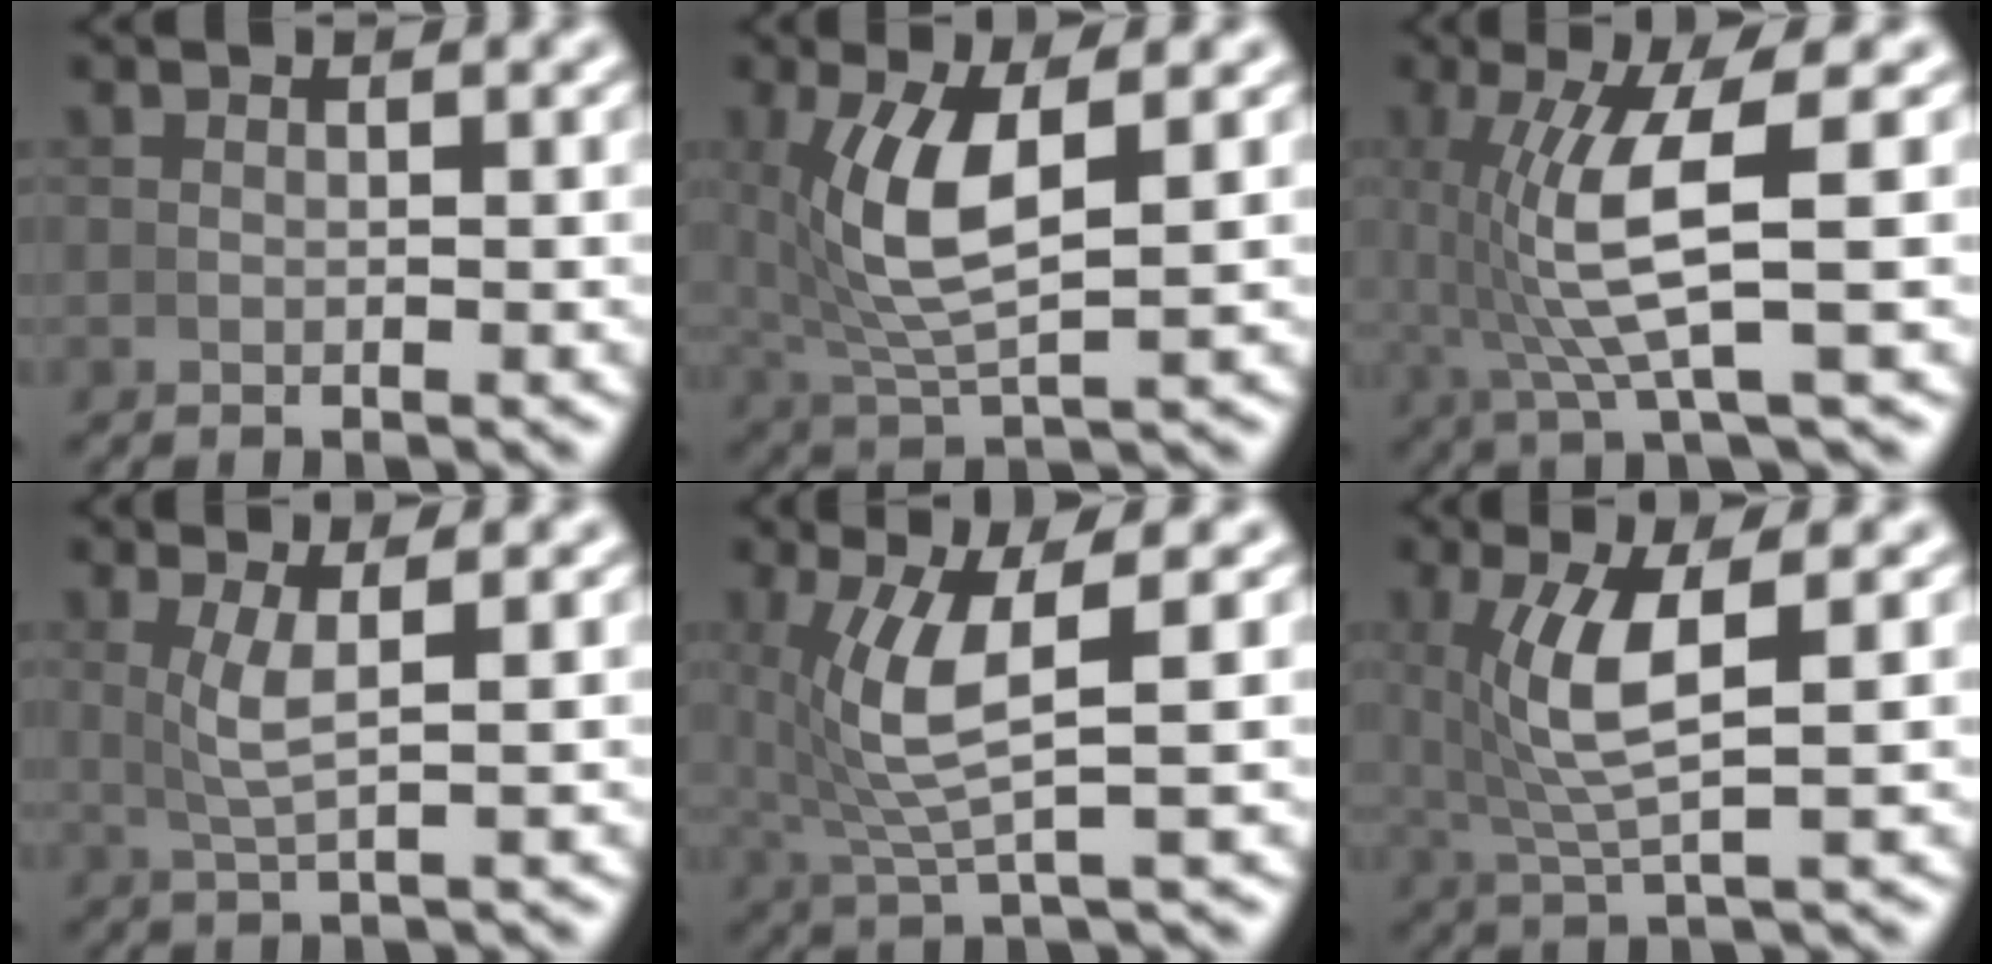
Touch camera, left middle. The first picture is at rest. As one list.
[{"total": 6.5, "force": [1.1, 2.5, 5.9], "torque": [-0.128, -0.006, 0.036]}, {"total": 6.5, "force": [0.1, 0.9, 6.4], "torque": [-0.130, -0.002, 0.009]}, {"total": 3.0, "force": [1.0, 0.1, 2.8], "torque": [-0.056, -0.003, 0.023]}, {"total": 5.6, "force": [1.1, 1.4, 5.3], "torque": [-0.104, 0.003, 0.026]}, {"total": 5.2, "force": [1.0, 1.2, 5.0], "torque": [-0.105, 0.000, 0.028]}]